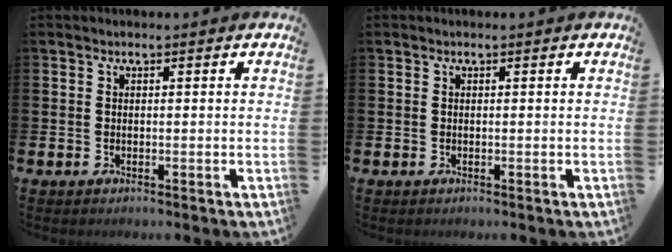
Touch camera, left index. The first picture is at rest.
{"total": 0.0}